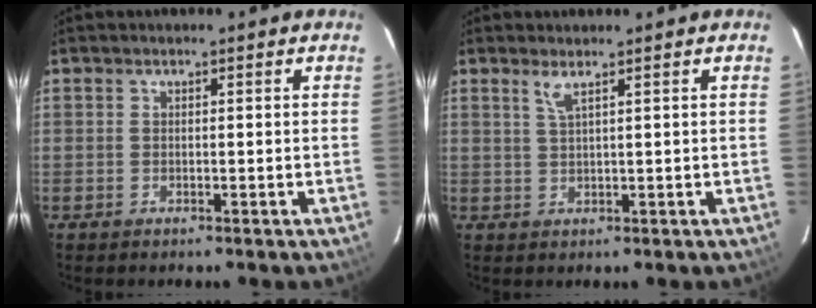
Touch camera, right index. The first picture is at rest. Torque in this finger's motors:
{"motor_torque": [0.08, 0.04, 0.03, 0.05]}